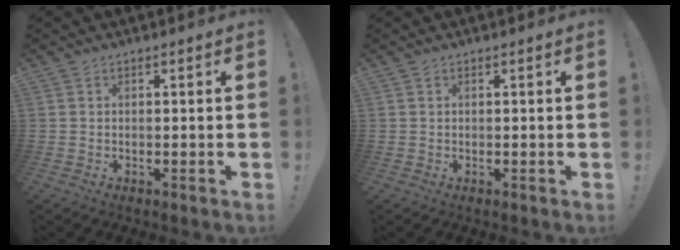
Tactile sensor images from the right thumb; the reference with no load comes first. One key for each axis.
{"total": 0.0}